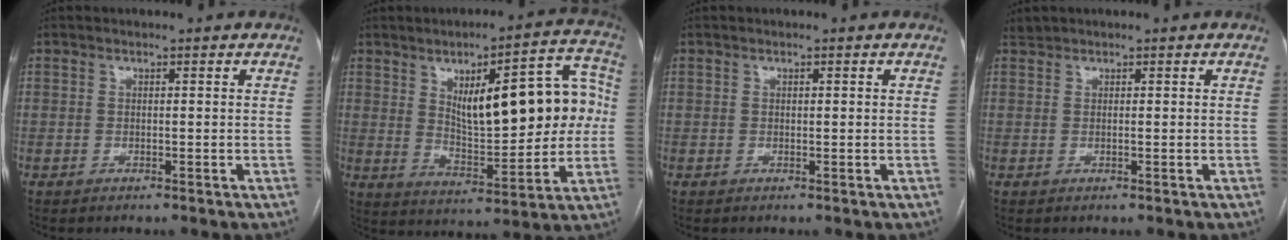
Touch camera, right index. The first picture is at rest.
{"total": 18.2, "force": [3.3, 6.3, 16.8], "torque": [-0.226, 0.033, 0.059]}
{"total": 0.0}
{"total": 0.6, "force": [0.6, 0.1, 0.2], "torque": [-0.009, 0.011, 0.015]}